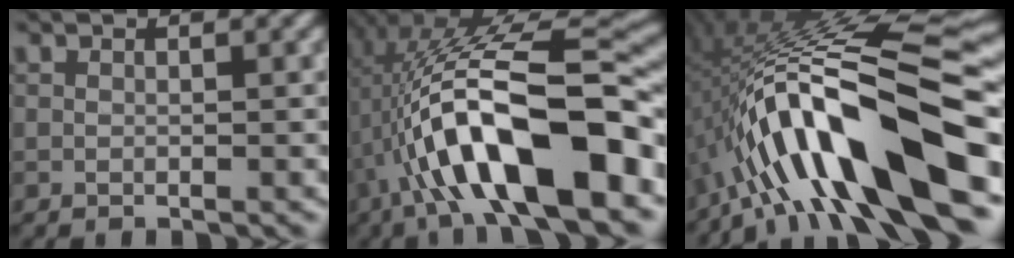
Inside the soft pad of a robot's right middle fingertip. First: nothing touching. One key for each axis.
{"total": 13.3, "fx": -3.4, "fy": 4.2, "fz": 12.1, "tx": -0.202, "ty": 0.022, "tz": -0.050}
{"total": 15.5, "fx": -5.5, "fy": 3.9, "fz": 13.9, "tx": -0.227, "ty": 0.031, "tz": -0.078}